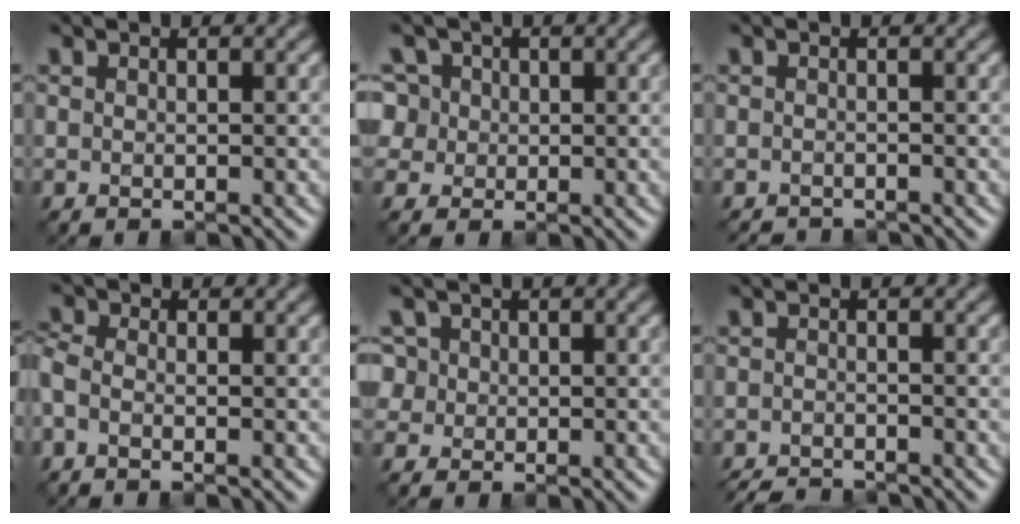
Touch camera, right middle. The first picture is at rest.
{"total": 5.7, "force": [1.9, 4.8, 2.4], "torque": [-0.047, 0.029, 0.009]}
{"total": 1.8, "force": [-1.8, 0.2, 0.2], "torque": [0.001, -0.007, -0.029]}
{"total": 2.3, "force": [-0.6, 1.5, 1.7], "torque": [-0.044, 0.002, -0.026]}
{"total": 4.1, "force": [1.4, 3.4, 1.7], "torque": [-0.031, 0.023, 0.007]}
{"total": 2.8, "force": [-2.6, 0.4, 0.7], "torque": [-0.009, -0.006, -0.052]}